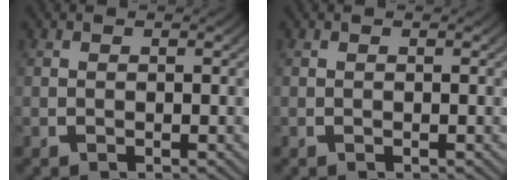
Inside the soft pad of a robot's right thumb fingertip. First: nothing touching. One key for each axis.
{"total": 0.0}